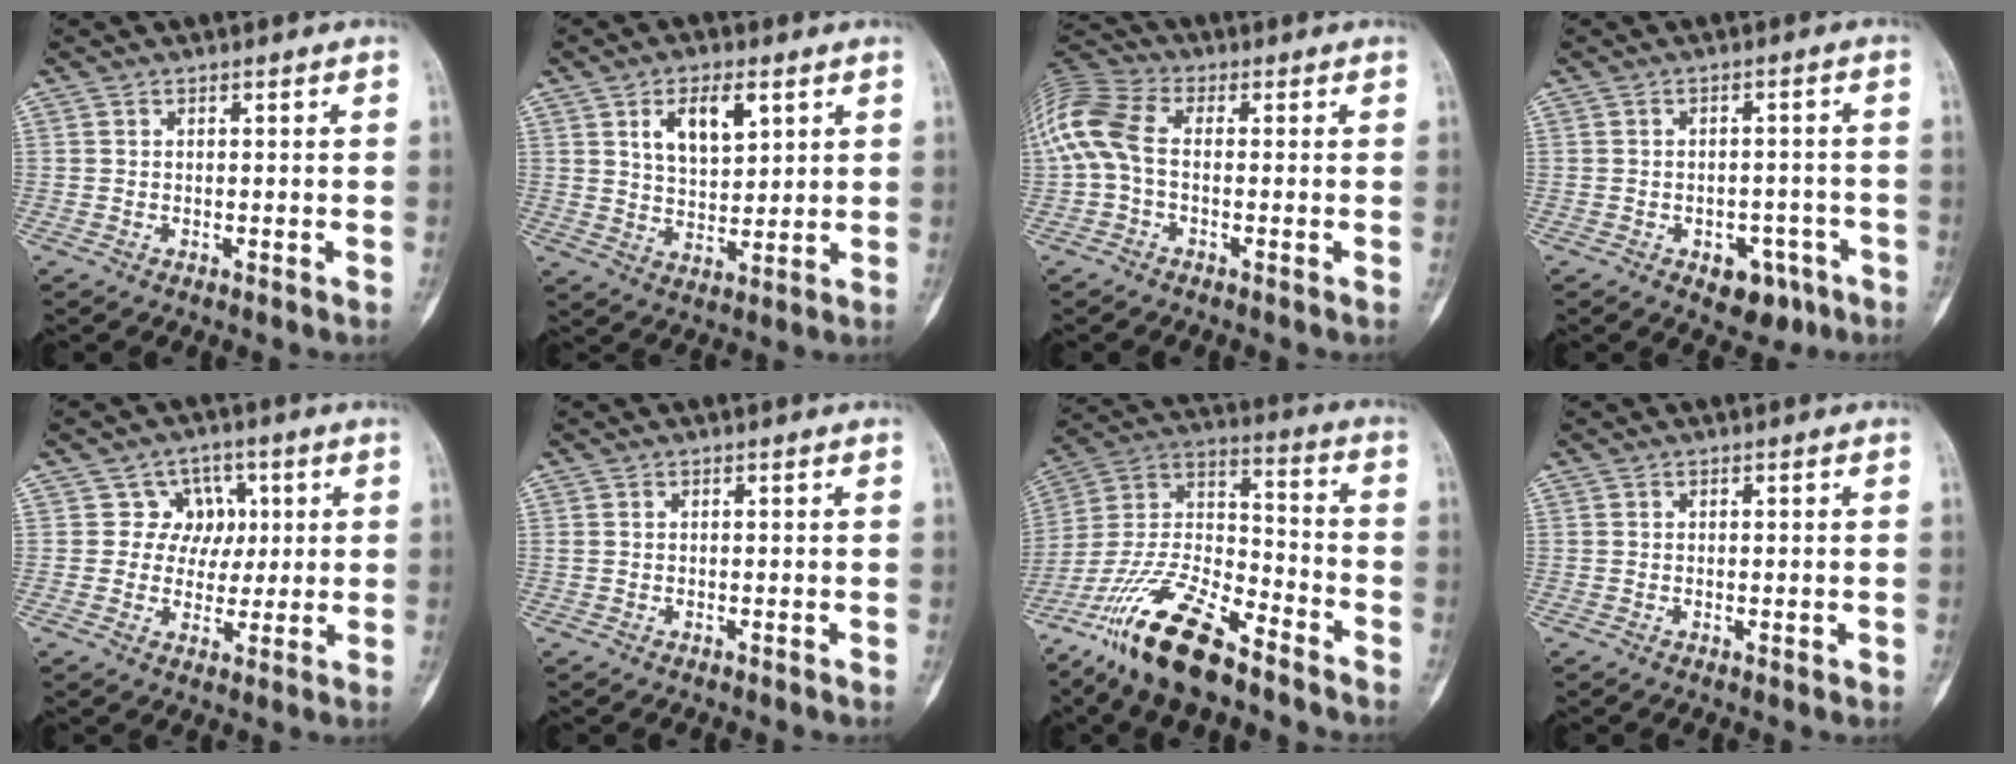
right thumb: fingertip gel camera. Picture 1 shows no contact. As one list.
[{"total": 9.0, "force": [3.9, 4.6, 6.7], "torque": [-0.092, -0.016, 0.071]}, {"total": 10.8, "force": [-0.4, 6.4, 8.7], "torque": [-0.201, 0.027, -0.019]}, {"total": 7.0, "force": [-3.6, 4.5, 4.0], "torque": [-0.023, 0.028, -0.040]}, {"total": 6.5, "force": [1.7, 6.0, 1.8], "torque": [0.022, 0.007, 0.019]}, {"total": 0.0}, {"total": 19.7, "force": [-13.8, 6.7, 12.4], "torque": [-0.243, 0.072, -0.257]}, {"total": 1.0, "force": [-0.2, 0.4, 0.9], "torque": [-0.006, -0.001, -0.002]}]